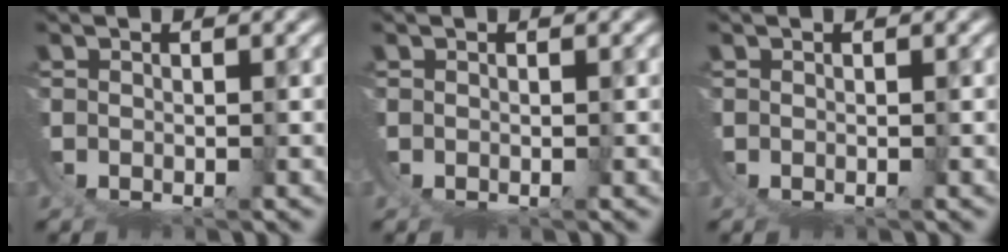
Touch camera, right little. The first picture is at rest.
{"total": 0.0}
{"total": 0.0}